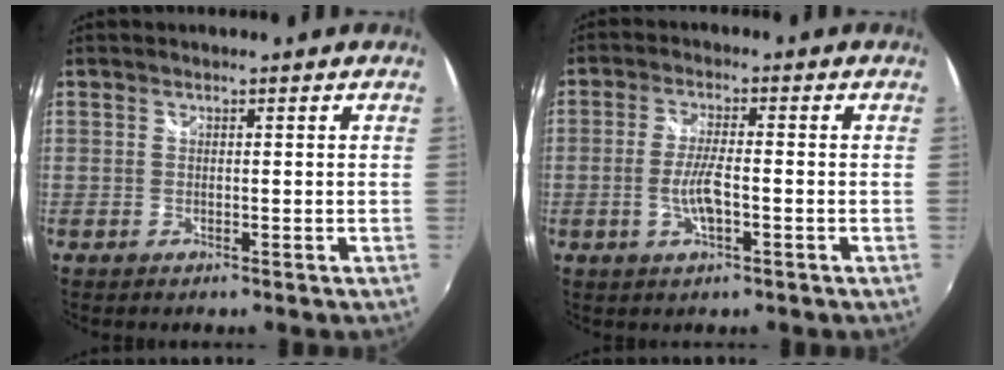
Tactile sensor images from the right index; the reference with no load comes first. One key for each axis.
{"total": 5.2, "fx": -1.5, "fy": 1.1, "fz": 4.9, "tx": -0.099, "ty": -0.001, "tz": -0.027}